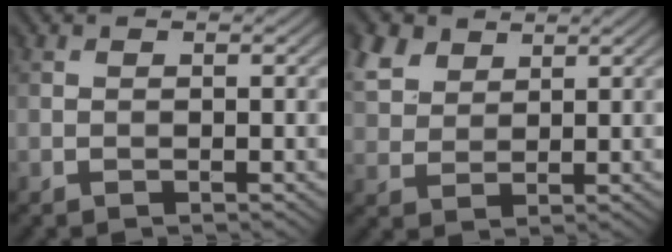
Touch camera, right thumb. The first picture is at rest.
{"total": 5.6, "force": [3.5, 3.4, 2.7], "torque": [-0.083, 0.010, 0.075]}